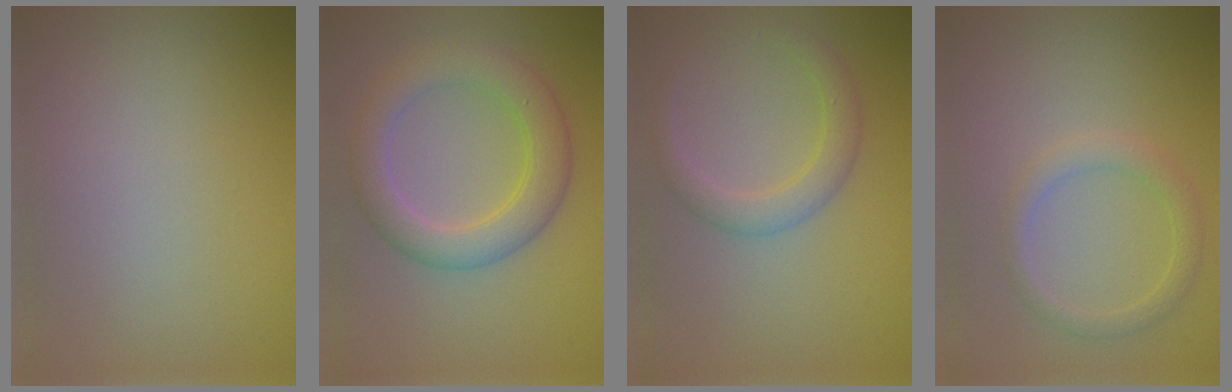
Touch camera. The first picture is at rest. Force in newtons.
{"total": 5.1, "press": 5.1, "slide": 0.5}
{"total": 2.7, "press": 2.7, "slide": 0.2}
{"total": 2.0, "press": 2.0, "slide": 0.1}